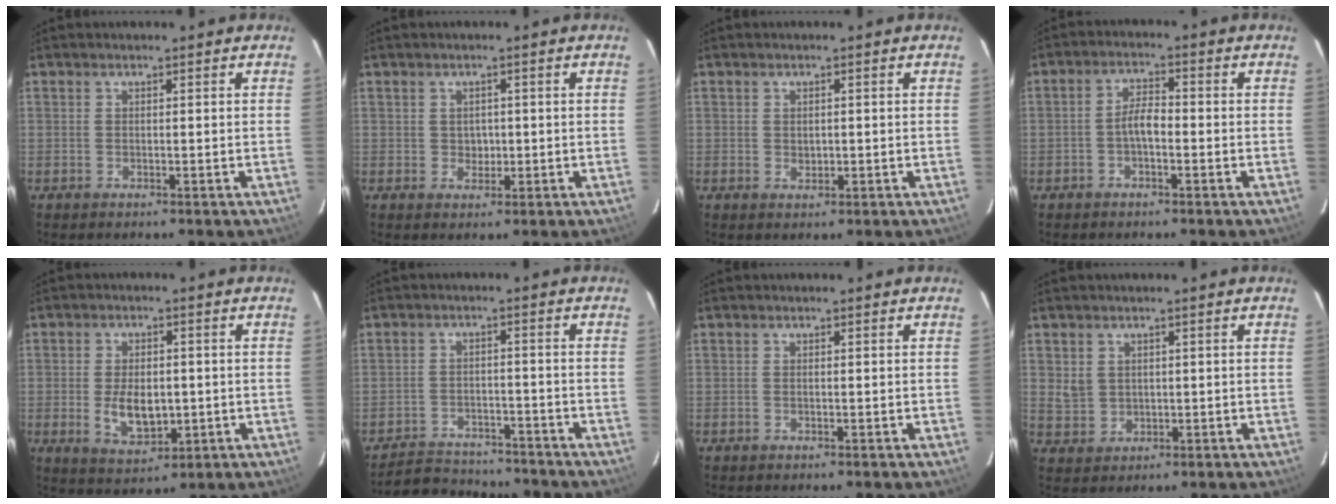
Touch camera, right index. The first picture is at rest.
{"total": 2.0, "force": [0.1, 1.9, 0.7], "torque": [-0.008, 0.003, 0.005]}
{"total": 1.4, "force": [0.1, 1.1, 0.9], "torque": [-0.015, 0.000, 0.004]}
{"total": 3.6, "force": [-1.3, 1.4, 3.0], "torque": [-0.061, 0.012, -0.025]}
{"total": 8.1, "force": [-1.1, 4.6, 6.5], "torque": [-0.126, -0.010, -0.009]}
{"total": 10.7, "force": [-9.8, 3.8, 2.2], "torque": [-0.065, 0.017, -0.138]}
{"total": 0.0}
{"total": 3.5, "force": [0.9, 3.2, 1.2], "torque": [-0.023, 0.003, 0.027]}